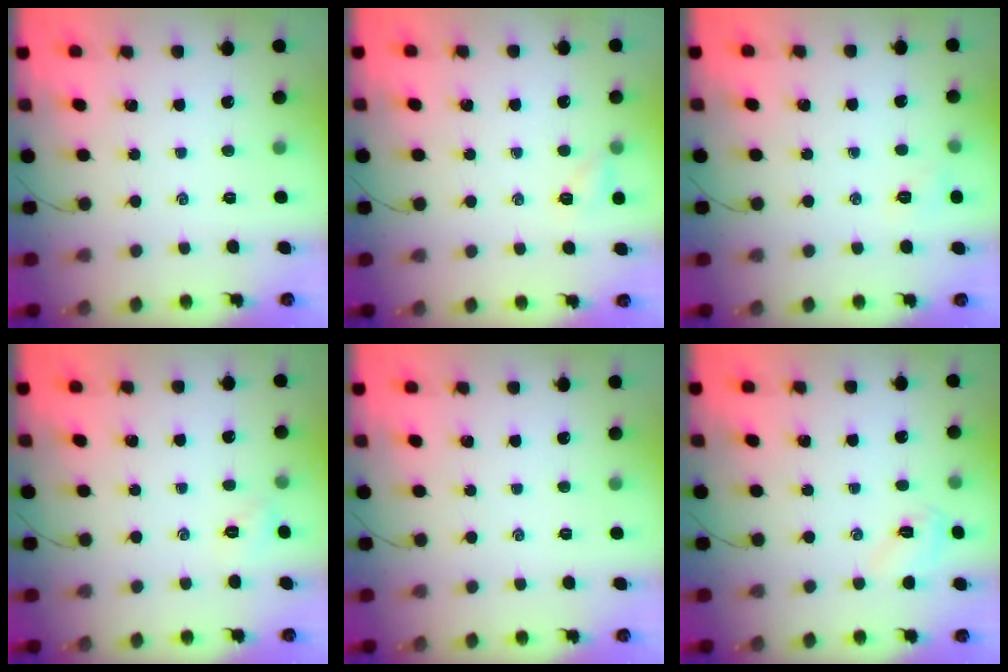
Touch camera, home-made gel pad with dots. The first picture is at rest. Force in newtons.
{"total": 4.5, "press": 4.4, "slide": 1.2}
{"total": 5.2, "press": 5.0, "slide": 1.3}
{"total": 2.1, "press": 2.0, "slide": 0.6}
{"total": 0.0}
{"total": 4.5, "press": 4.4, "slide": 1.2}